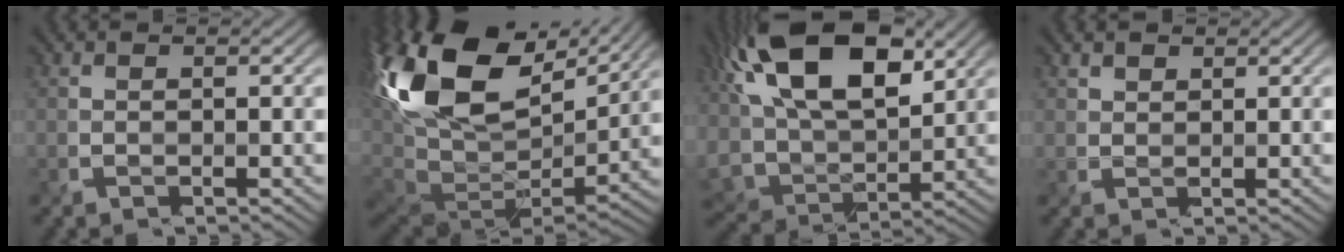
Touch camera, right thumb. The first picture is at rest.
{"total": 19.6, "force": [8.5, 10.3, 14.4], "torque": [-0.342, 0.018, 0.173]}
{"total": 17.6, "force": [7.9, 9.0, 12.8], "torque": [-0.283, 0.025, 0.139]}
{"total": 1.4, "force": [1.2, 0.5, 0.5], "torque": [-0.026, -0.009, 0.034]}